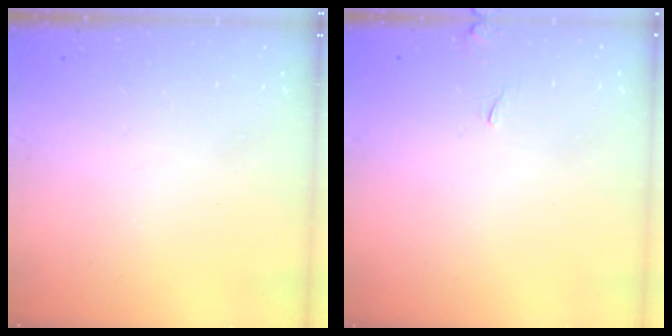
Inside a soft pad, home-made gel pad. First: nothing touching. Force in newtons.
{"total": 4.0, "press": 4.0, "slide": 0.4}